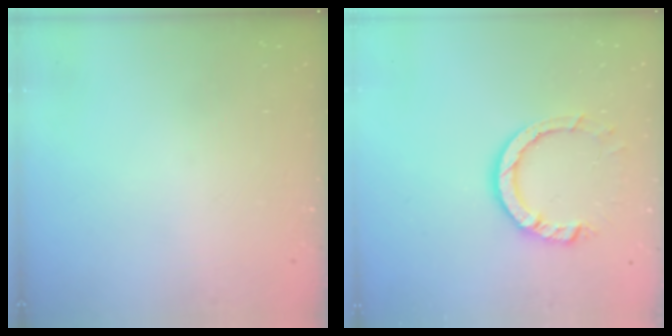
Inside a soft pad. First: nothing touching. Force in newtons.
{"total": 9.7, "press": 9.7, "slide": 1.1}